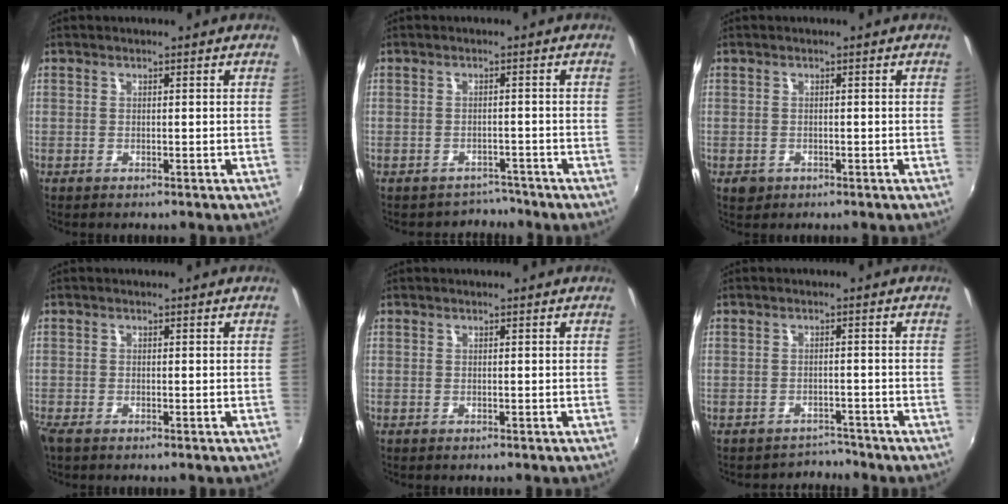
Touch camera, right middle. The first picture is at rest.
{"total": 3.4, "force": [-3.0, 1.3, -0.9], "torque": [0.017, 0.007, -0.045]}
{"total": 2.0, "force": [-0.9, 1.7, 0.7], "torque": [-0.016, -0.004, -0.010]}
{"total": 1.8, "force": [-1.4, 0.7, 0.9], "torque": [-0.021, -0.008, -0.027]}
{"total": 0.0}
{"total": 3.3, "force": [-3.0, 0.8, -1.0], "torque": [0.017, 0.008, -0.048]}